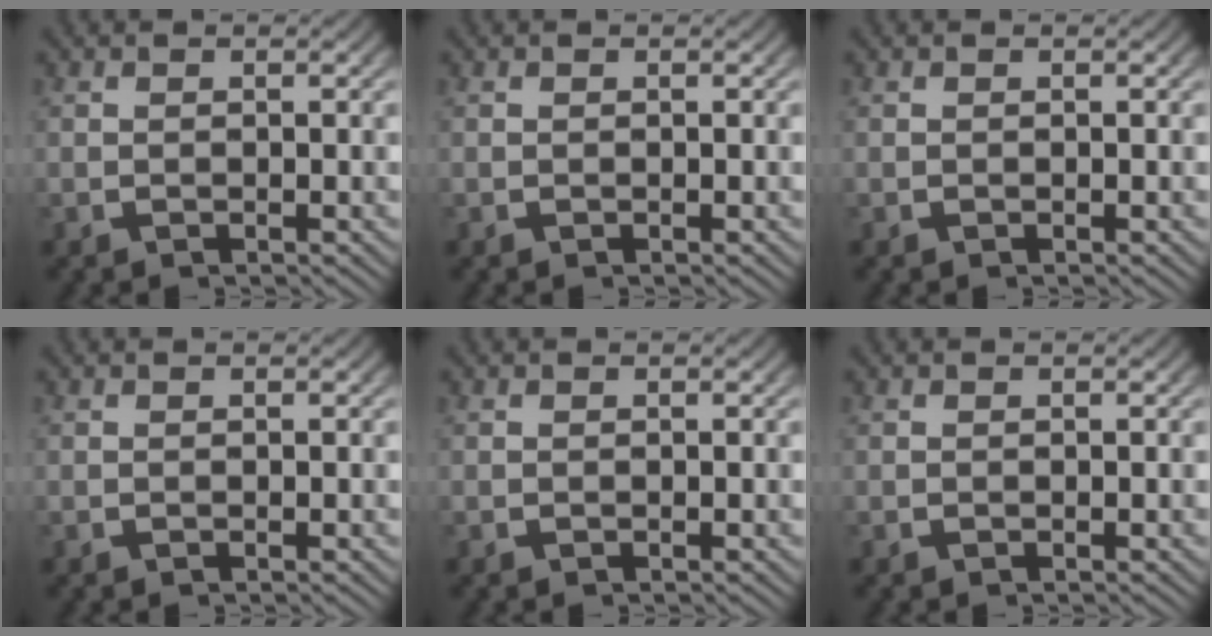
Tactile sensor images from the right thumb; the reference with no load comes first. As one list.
[{"total": 0.0}, {"total": 0.0}, {"total": 0.0}, {"total": 0.0}, {"total": 0.0}]